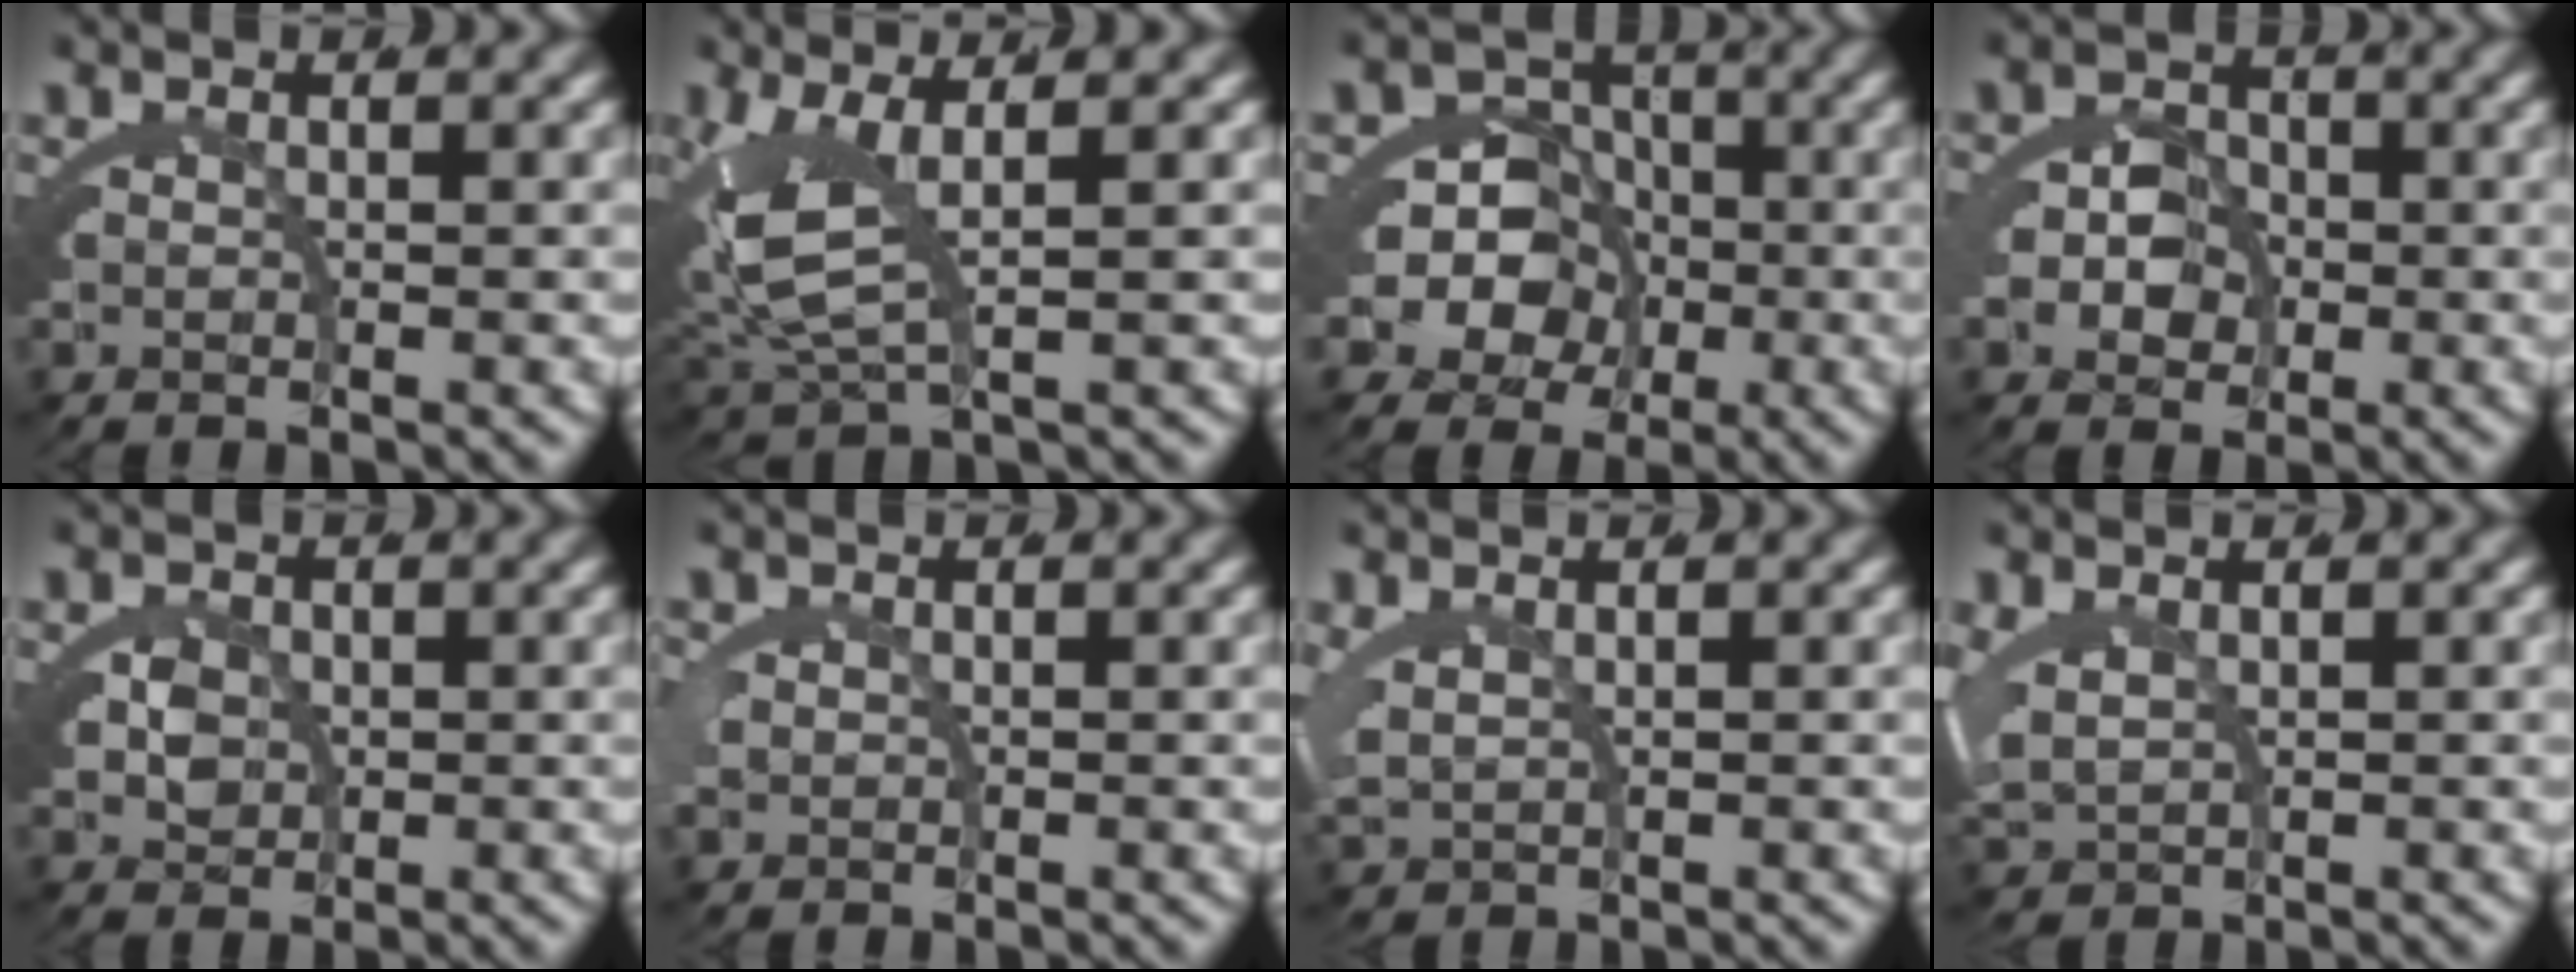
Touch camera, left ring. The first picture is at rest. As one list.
[{"total": 6.4, "force": [1.3, 3.1, 5.4], "torque": [-0.127, -0.007, 0.032]}, {"total": 11.9, "force": [-2.4, 10.1, 5.8], "torque": [-0.116, -0.054, -0.035]}, {"total": 5.6, "force": [-1.0, 4.7, 2.9], "torque": [-0.047, -0.017, -0.016]}, {"total": 2.7, "force": [-0.2, 2.3, 1.5], "torque": [-0.033, -0.019, 0.005]}, {"total": 1.2, "force": [0.1, 1.1, 0.6], "torque": [-0.025, -0.008, 0.007]}, {"total": 2.4, "force": [0.9, 1.7, 1.5], "torque": [-0.054, -0.013, 0.032]}, {"total": 3.2, "force": [0.6, 2.4, 1.9], "torque": [-0.073, -0.021, 0.031]}]